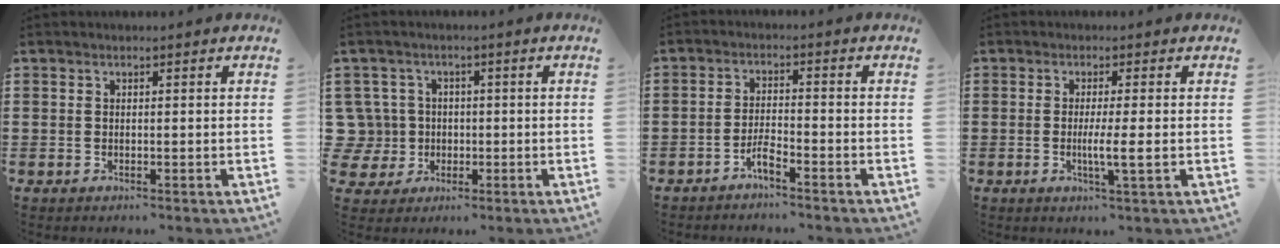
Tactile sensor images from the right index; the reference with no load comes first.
{"total": 5.7, "force": [-0.1, 5.5, 1.2], "torque": [-0.062, 0.012, -0.003]}
{"total": 2.8, "force": [-2.4, 0.3, 1.4], "torque": [-0.036, 0.004, -0.049]}
{"total": 3.7, "force": [-0.6, -0.1, 3.6], "torque": [-0.063, -0.009, -0.014]}